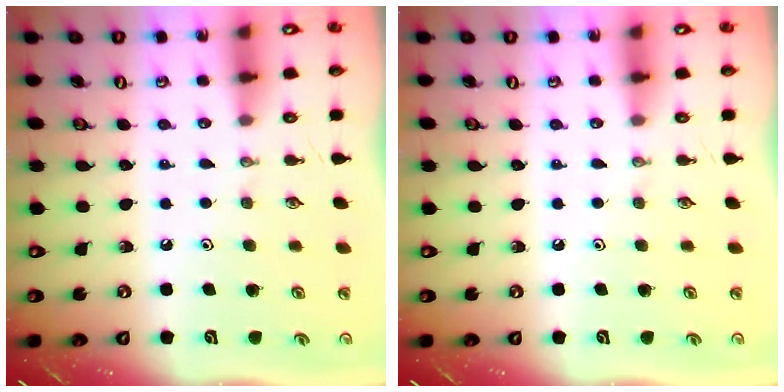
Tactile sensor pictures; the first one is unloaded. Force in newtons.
{"total": 0.0}